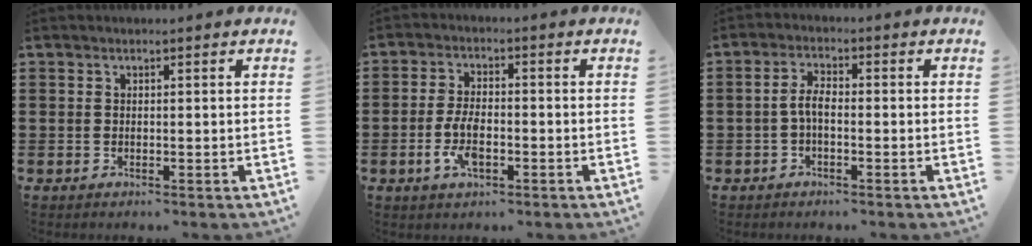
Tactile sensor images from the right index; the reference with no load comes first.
{"total": 5.5, "force": [-1.7, 2.5, 4.6], "torque": [-0.107, 0.000, -0.038]}
{"total": 3.3, "force": [-0.8, 1.2, 3.0], "torque": [-0.070, 0.001, -0.021]}